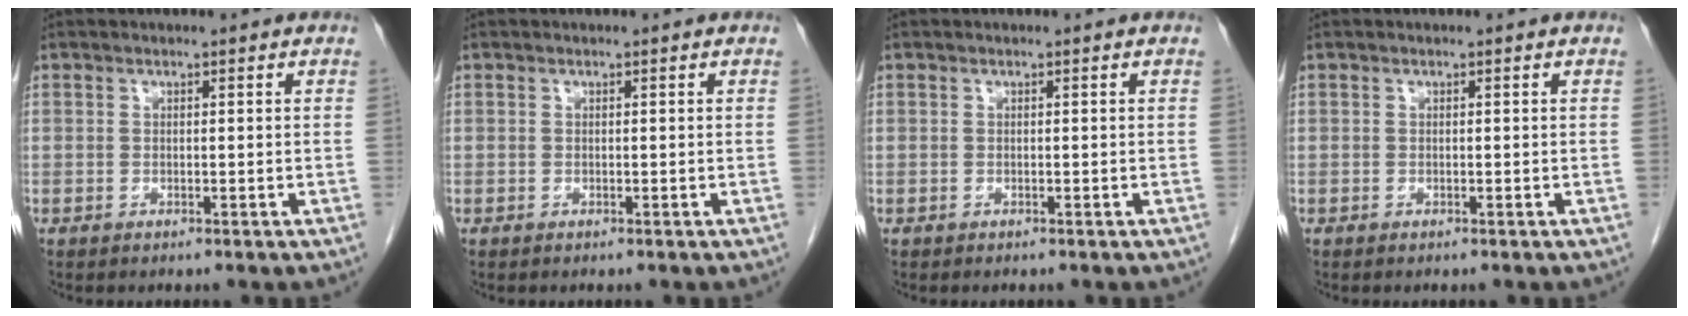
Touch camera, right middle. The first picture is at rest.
{"total": 0.0}
{"total": 0.0}
{"total": 0.0}